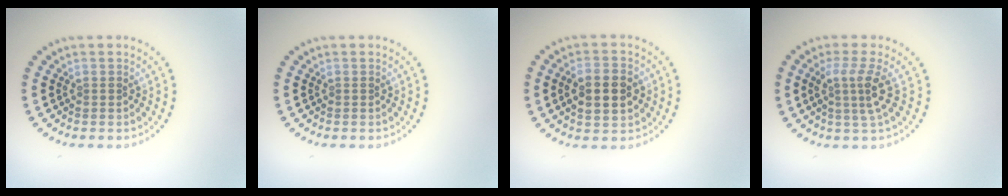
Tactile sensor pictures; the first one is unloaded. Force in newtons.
{"total": 0.0}
{"total": 4.5, "press": 4.5, "slide": 0.2}
{"total": 3.0, "press": 2.1, "slide": 2.1}